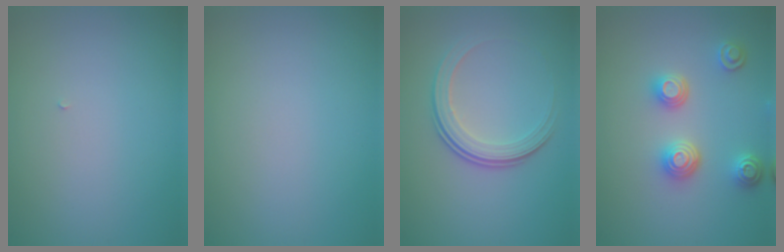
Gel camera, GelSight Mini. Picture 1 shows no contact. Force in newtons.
{"total": 0.0}
{"total": 3.6, "press": 2.4, "slide": 2.7}
{"total": 3.4, "press": 3.0, "slide": 1.4}